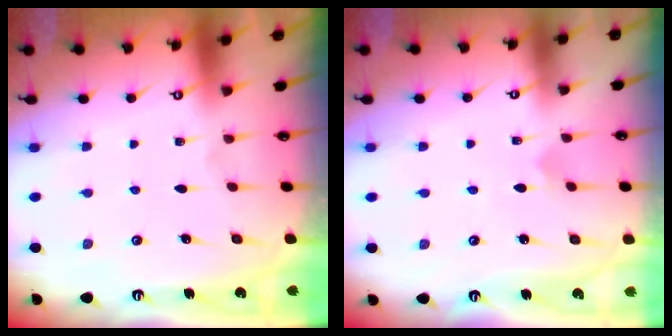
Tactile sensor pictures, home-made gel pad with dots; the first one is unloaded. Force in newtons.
{"total": 3.4, "press": 3.4, "slide": 0.2}